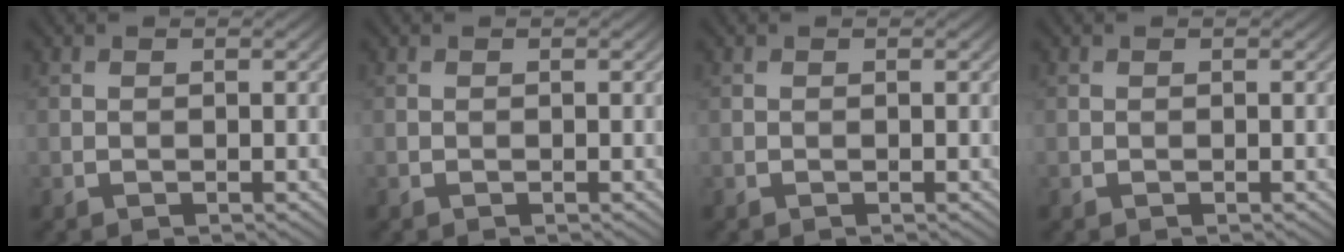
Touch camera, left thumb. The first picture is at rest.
{"total": 0.0}
{"total": 0.0}
{"total": 0.0}